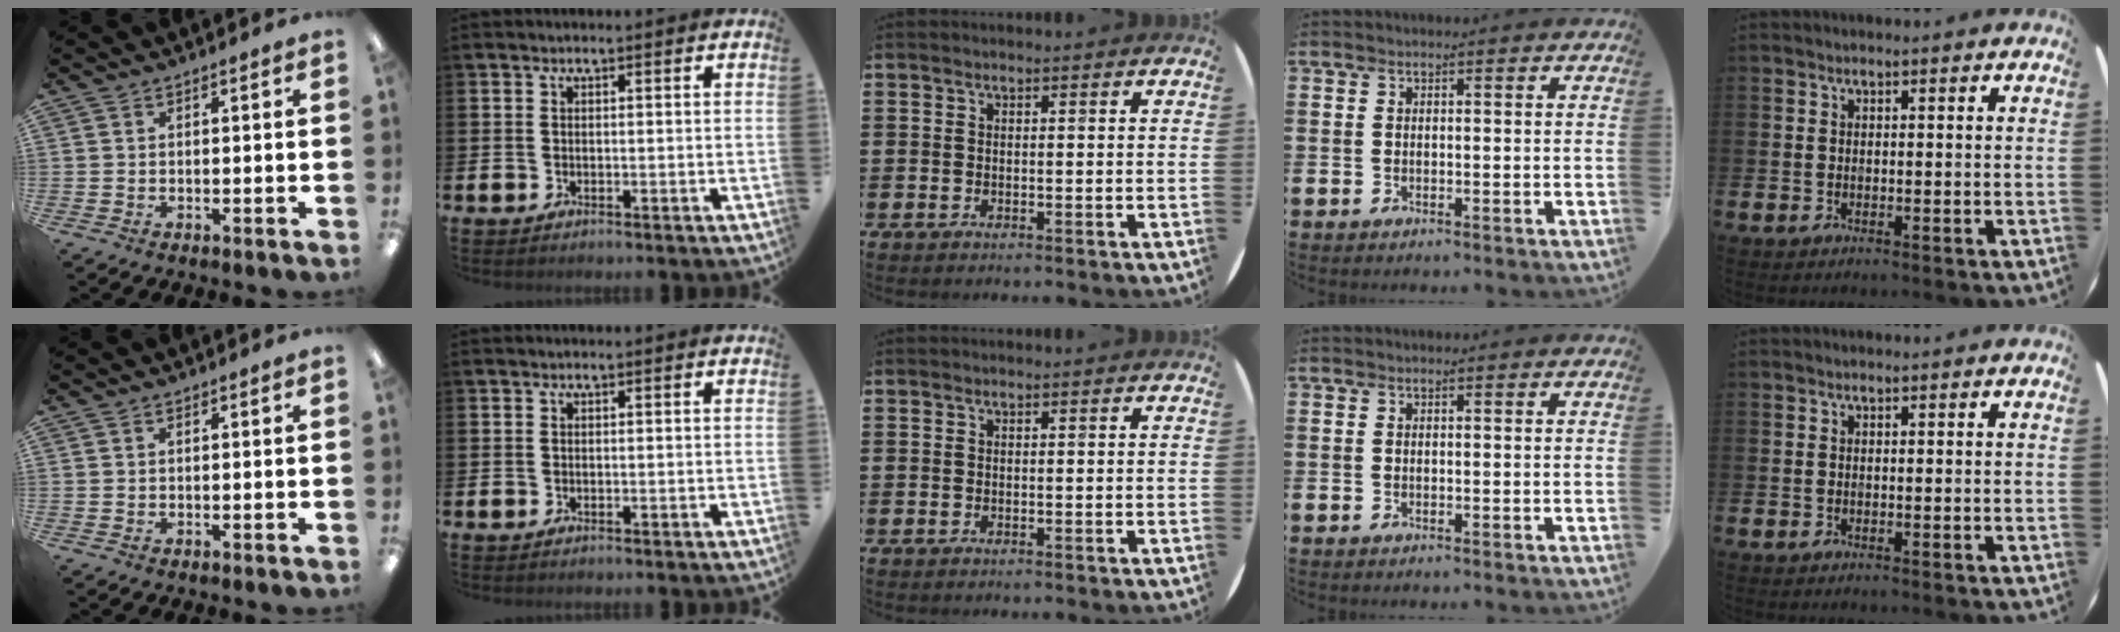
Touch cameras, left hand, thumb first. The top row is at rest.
{}